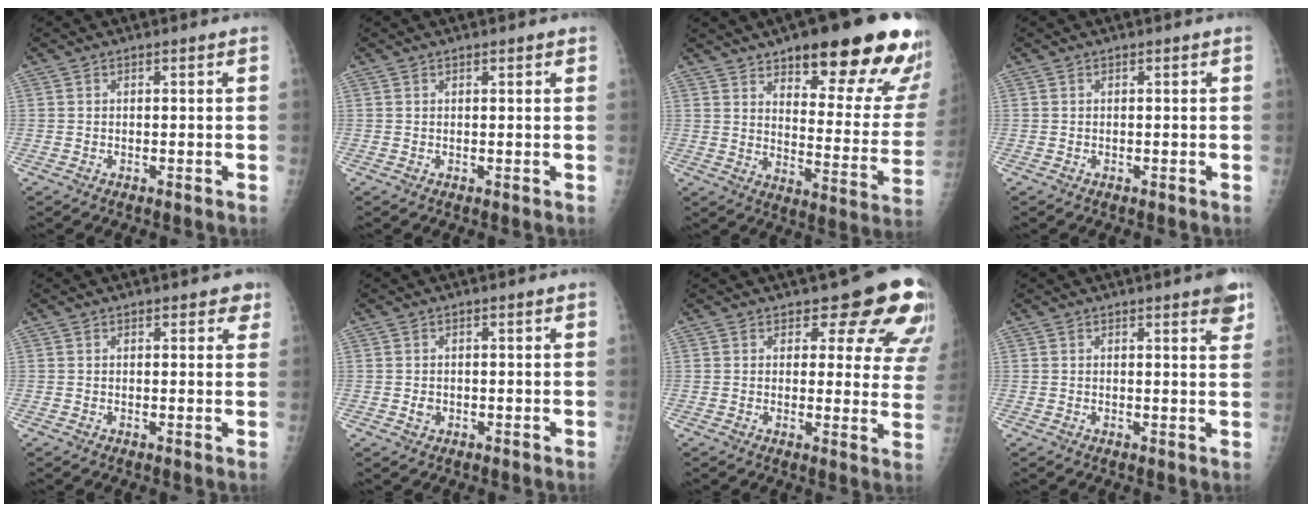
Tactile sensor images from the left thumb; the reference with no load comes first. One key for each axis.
{"total": 1.2, "fx": 0.8, "fy": 0.4, "fz": 0.7, "tx": -0.009, "ty": -0.002, "tz": 0.010}
{"total": 26.5, "fx": 17.1, "fy": 7.8, "fz": 18.8, "tx": -0.200, "ty": -0.072, "tz": 0.227}
{"total": 0.0}
{"total": 2.9, "fx": 2.0, "fy": 1.5, "fz": 1.6, "tx": 0.005, "ty": -0.006, "tz": 0.019}
{"total": 1.2, "fx": -0.1, "fy": 1.0, "fz": 0.6, "tx": -0.006, "ty": 0.001, "tz": 0.002}
{"total": 13.8, "fx": 10.1, "fy": 5.7, "fz": 7.5, "tx": -0.031, "ty": -0.057, "tz": 0.096}
{"total": 4.6, "fx": 2.9, "fy": 0.9, "fz": 3.5, "tx": -0.032, "ty": -0.010, "tz": 0.030}